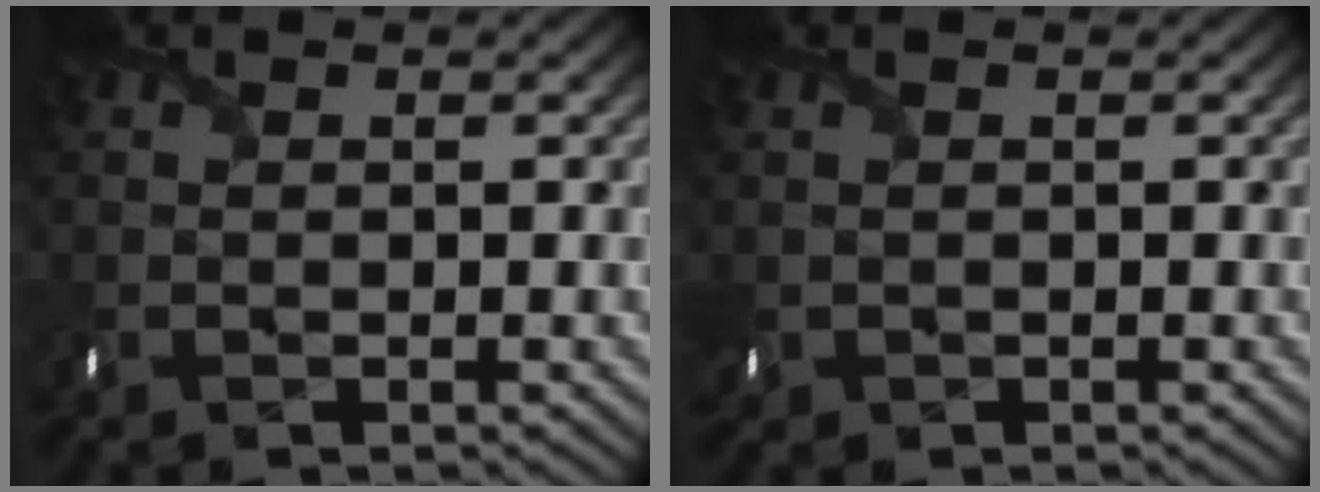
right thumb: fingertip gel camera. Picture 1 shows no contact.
{"total": 0.7, "force": [0.1, 0.6, 0.3], "torque": [-0.012, 0.000, 0.001]}